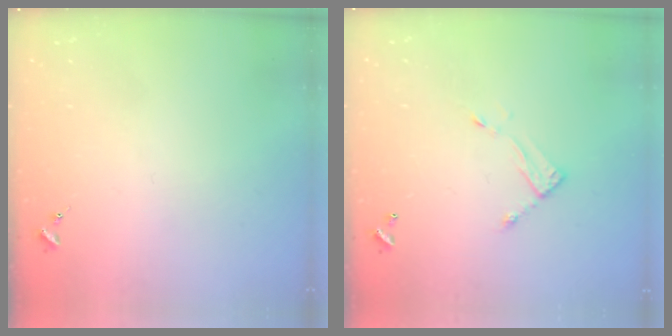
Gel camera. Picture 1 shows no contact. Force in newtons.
{"total": 7.1, "press": 7.1, "slide": 0.5}